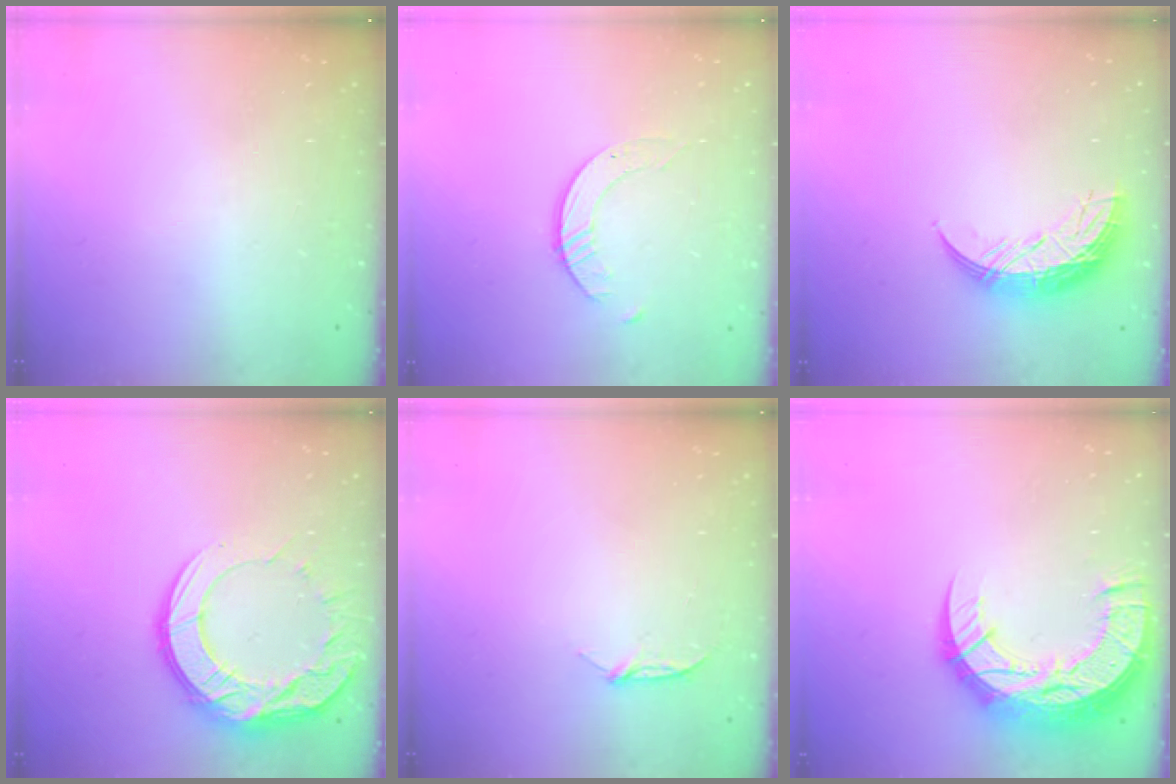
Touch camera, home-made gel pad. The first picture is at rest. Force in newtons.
{"total": 2.6, "press": 2.6, "slide": 0.3}
{"total": 10.5, "press": 10.5, "slide": 0.8}
{"total": 15.6, "press": 15.5, "slide": 1.1}
{"total": 5.1, "press": 5.1, "slide": 0.6}
{"total": 19.2, "press": 19.1, "slide": 1.4}